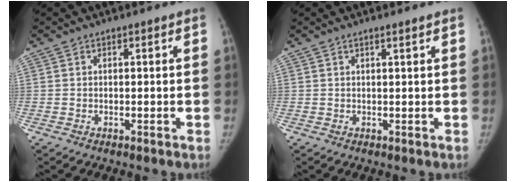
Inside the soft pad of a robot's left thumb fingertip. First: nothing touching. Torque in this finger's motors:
{"motor_torque": [-0.23, 0.16, 0.08, 0.35, 0.00]}